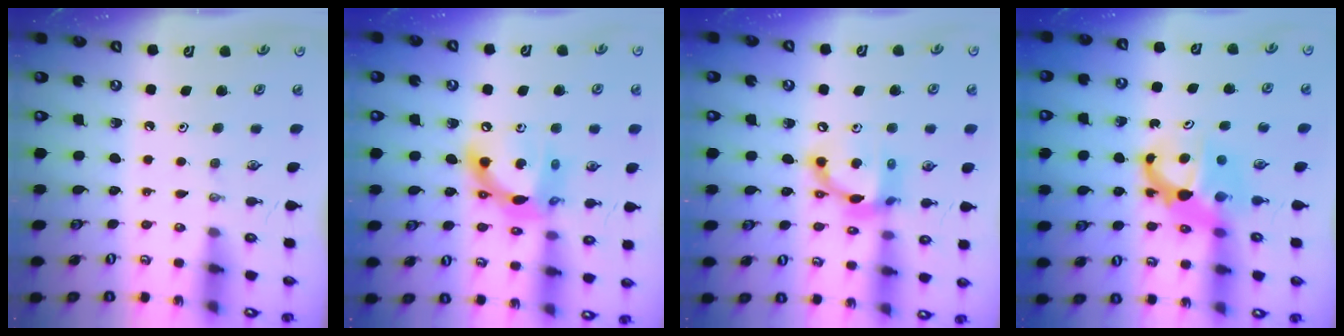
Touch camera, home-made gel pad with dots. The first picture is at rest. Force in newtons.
{"total": 13.5, "press": 13.5, "slide": 1.1}
{"total": 13.2, "press": 13.2, "slide": 1.2}
{"total": 6.9, "press": 6.9, "slide": 0.5}